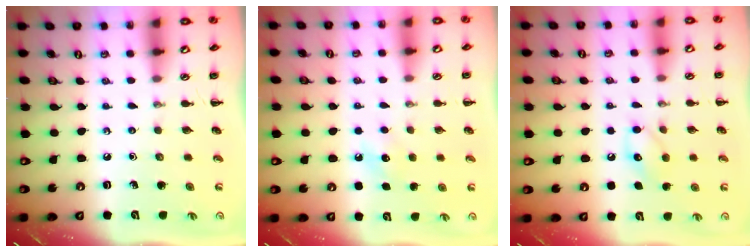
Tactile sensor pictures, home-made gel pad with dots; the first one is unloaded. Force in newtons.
{"total": 7.3, "press": 7.1, "slide": 1.7}
{"total": 8.8, "press": 8.8, "slide": 1.2}